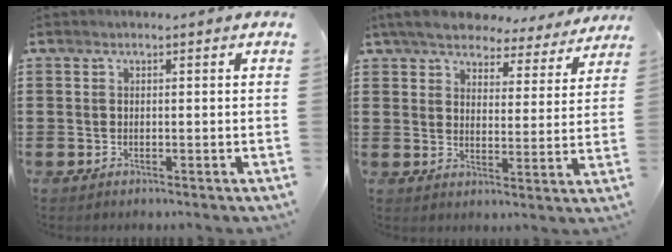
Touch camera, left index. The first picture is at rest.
{"total": 6.3, "force": [6.0, 1.1, 1.4], "torque": [-0.058, -0.030, 0.106]}